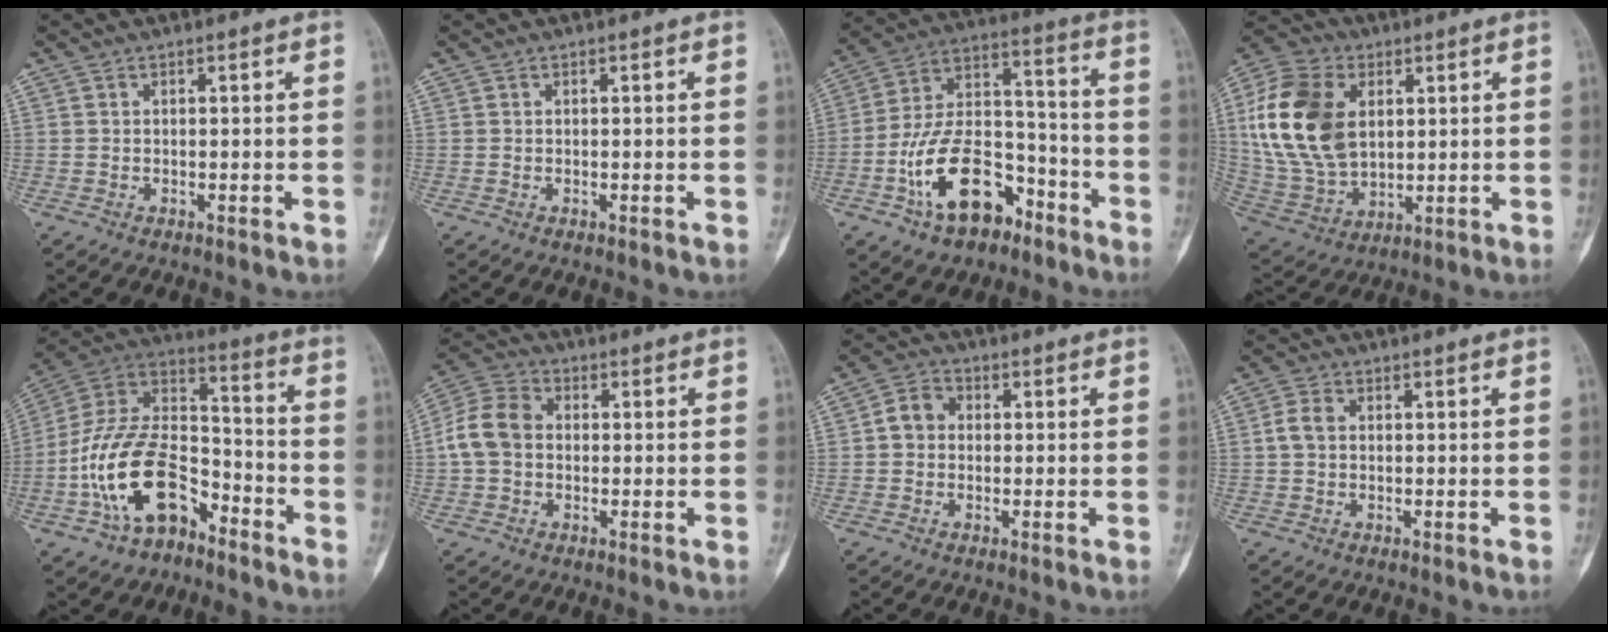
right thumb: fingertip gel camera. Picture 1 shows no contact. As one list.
[{"total": 0.0}, {"total": 17.7, "force": [-9.0, 10.1, 11.4], "torque": [-0.179, 0.085, -0.156]}, {"total": 19.9, "force": [4.0, 13.3, 14.3], "torque": [-0.283, -0.006, 0.083]}, {"total": 19.6, "force": [-9.2, 11.5, 12.9], "torque": [-0.217, 0.087, -0.169]}, {"total": 8.6, "force": [0.0, 6.8, 5.3], "torque": [-0.104, 0.028, -0.012]}, {"total": 5.9, "force": [0.2, 5.2, 2.8], "torque": [-0.029, 0.017, -0.010]}, {"total": 3.2, "force": [0.2, 2.3, 2.2], "torque": [-0.048, 0.008, 0.000]}]